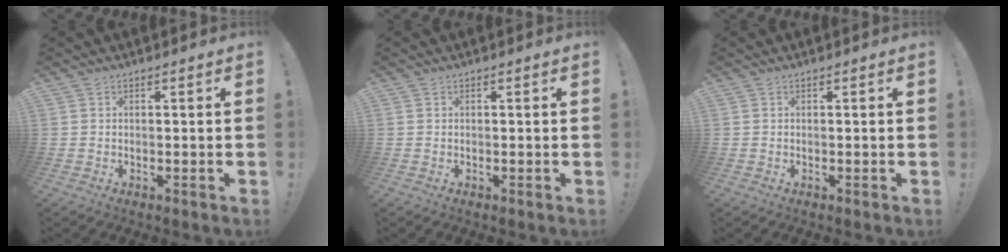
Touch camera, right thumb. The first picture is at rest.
{"total": 0.0}
{"total": 0.0}